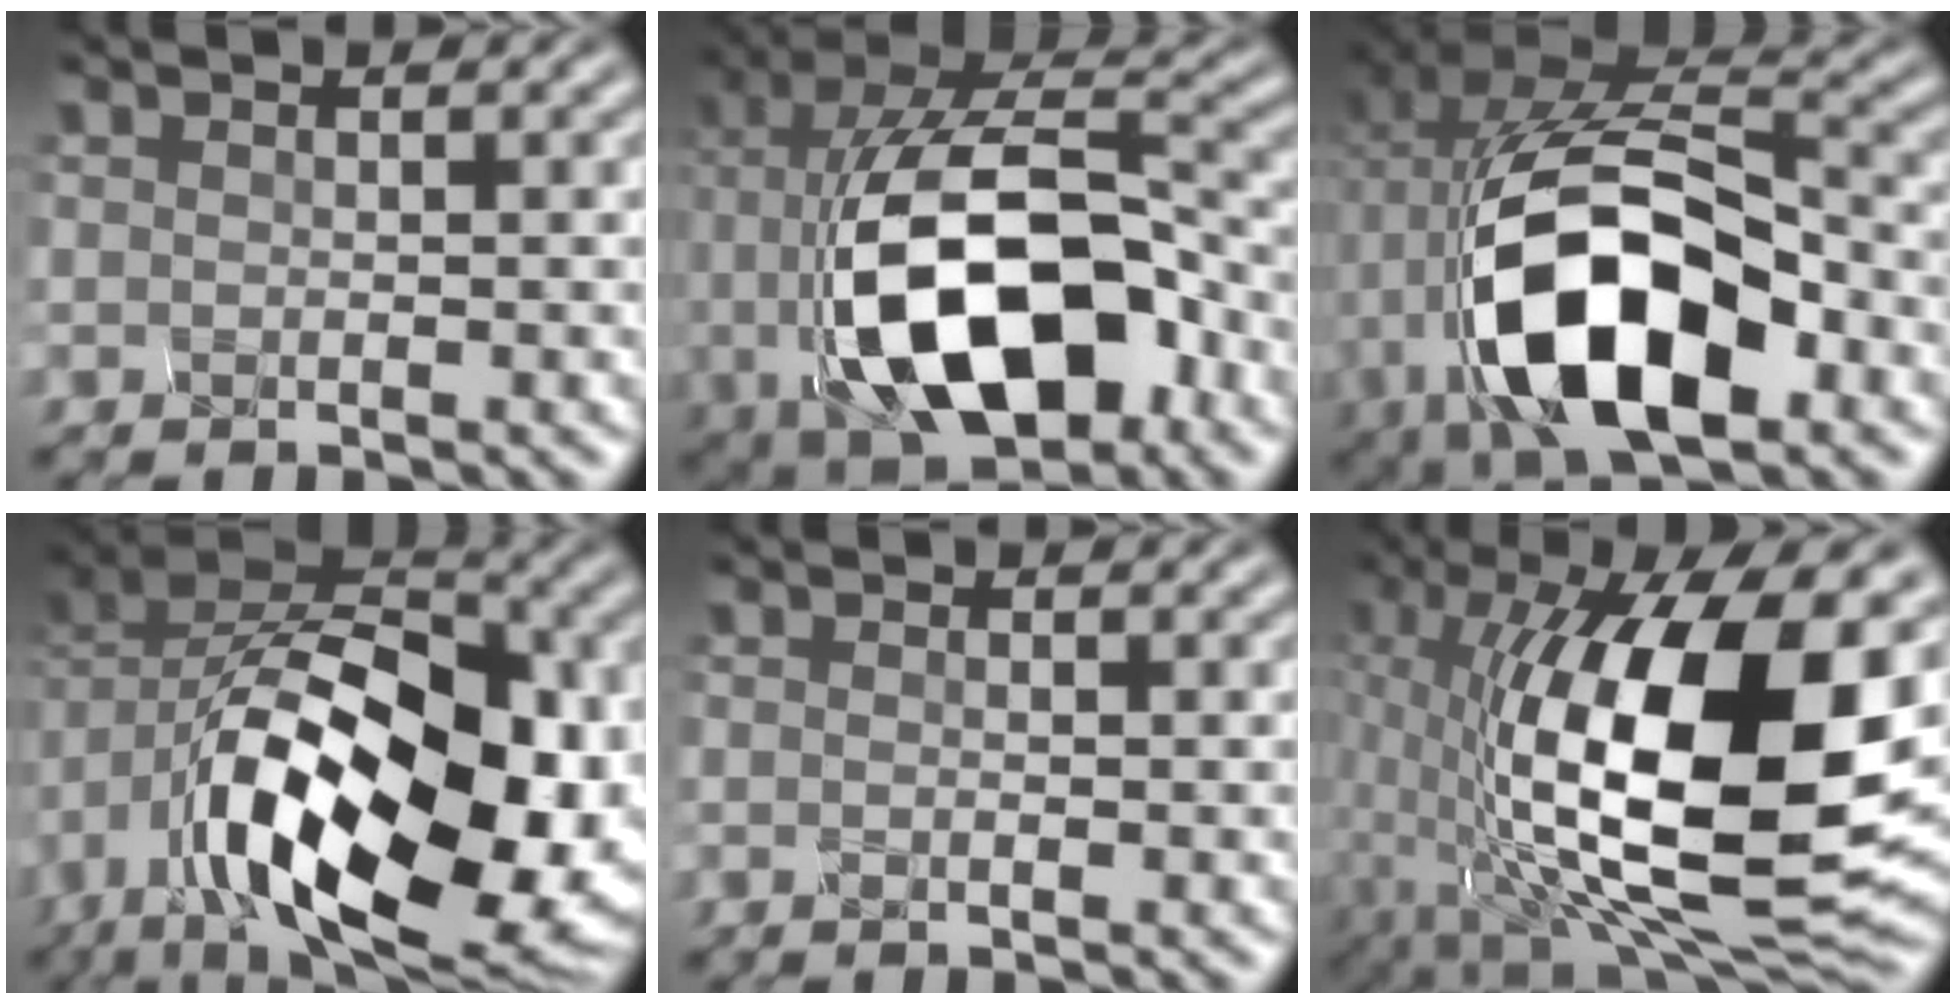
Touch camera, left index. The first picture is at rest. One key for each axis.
{"total": 12.2, "fx": -3.2, "fy": 6.6, "fz": 9.8, "tx": -0.187, "ty": -0.011, "tz": -0.045}
{"total": 13.2, "fx": -3.3, "fy": 7.8, "fz": 10.2, "tx": -0.210, "ty": -0.024, "tz": -0.043}
{"total": 17.6, "fx": -4.3, "fy": 11.5, "fz": 12.7, "tx": -0.231, "ty": -0.036, "tz": -0.035}
{"total": 0.8, "fx": -0.2, "fy": 0.4, "fz": 0.7, "tx": -0.011, "ty": -0.001, "tz": -0.004}
{"total": 15.7, "fx": 0.8, "fy": 7.1, "fz": 14.0, "tx": -0.260, "ty": -0.002, "tz": 0.015}